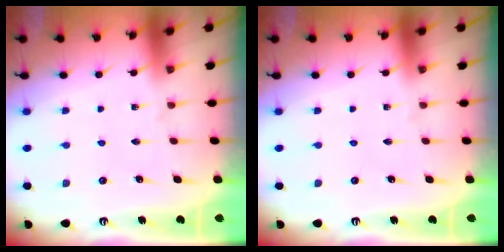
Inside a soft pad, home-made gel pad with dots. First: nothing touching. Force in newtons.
{"total": 0.0}